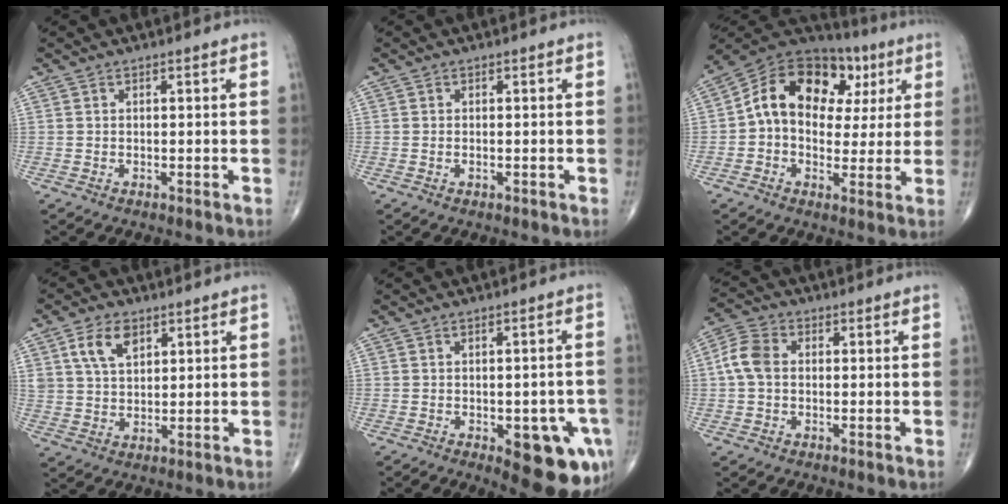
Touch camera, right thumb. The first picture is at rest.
{"total": 0.6, "force": [-0.2, 0.3, 0.5], "torque": [-0.010, 0.002, -0.003]}
{"total": 18.3, "force": [3.9, 12.3, 12.9], "torque": [-0.175, 0.032, 0.052]}
{"total": 7.1, "force": [3.4, 4.3, 4.6], "torque": [-0.072, -0.011, 0.066]}
{"total": 13.5, "force": [-5.3, 5.8, 11.0], "torque": [-0.094, 0.011, -0.052]}
{"total": 5.9, "force": [0.3, 4.3, 4.1], "torque": [-0.087, 0.017, -0.003]}